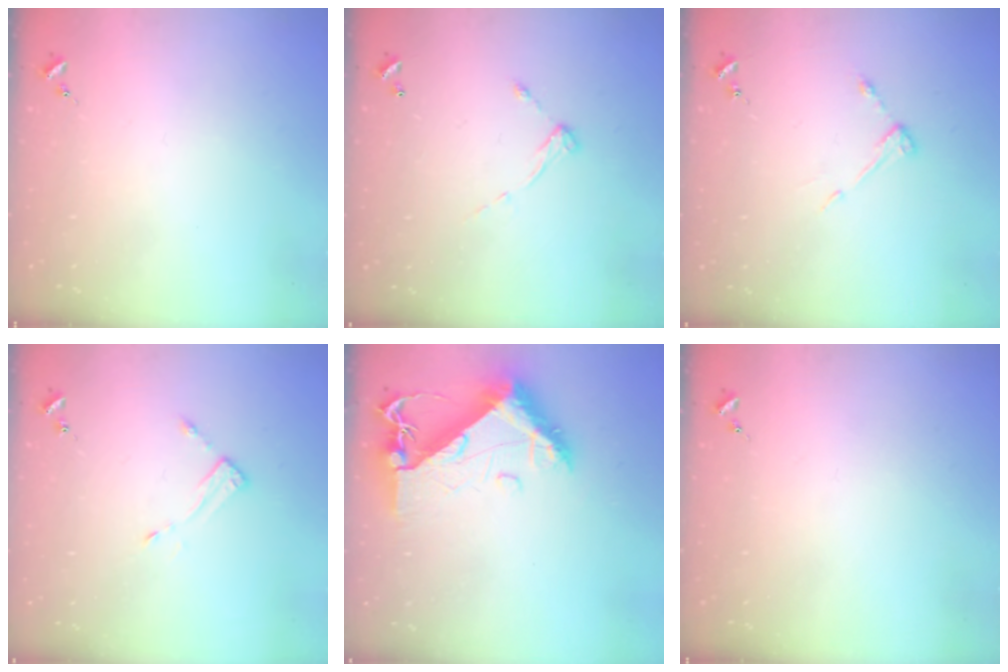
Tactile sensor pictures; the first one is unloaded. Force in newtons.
{"total": 6.9, "press": 6.9, "slide": 0.5}
{"total": 5.0, "press": 4.9, "slide": 0.4}
{"total": 3.3, "press": 3.3, "slide": 0.3}
{"total": 11.3, "press": 11.3, "slide": 1.2}
{"total": 0.0}